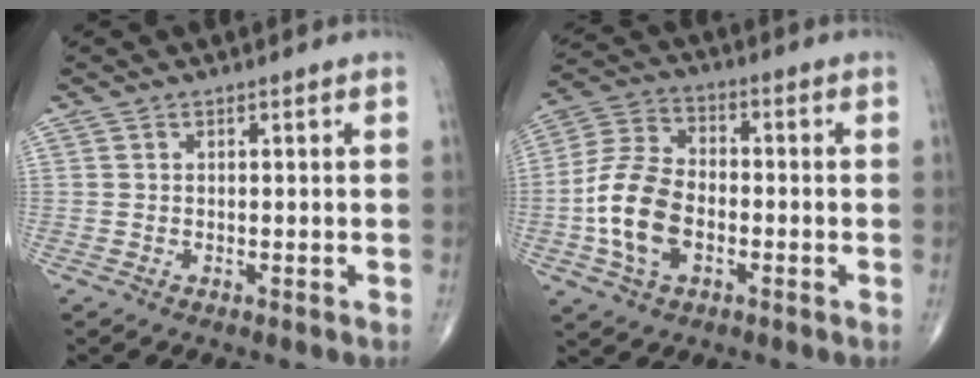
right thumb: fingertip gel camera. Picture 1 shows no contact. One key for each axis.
{"total": 12.6, "fx": -3.0, "fy": 7.8, "fz": 9.4, "tx": -0.181, "ty": 0.024, "tz": -0.063}